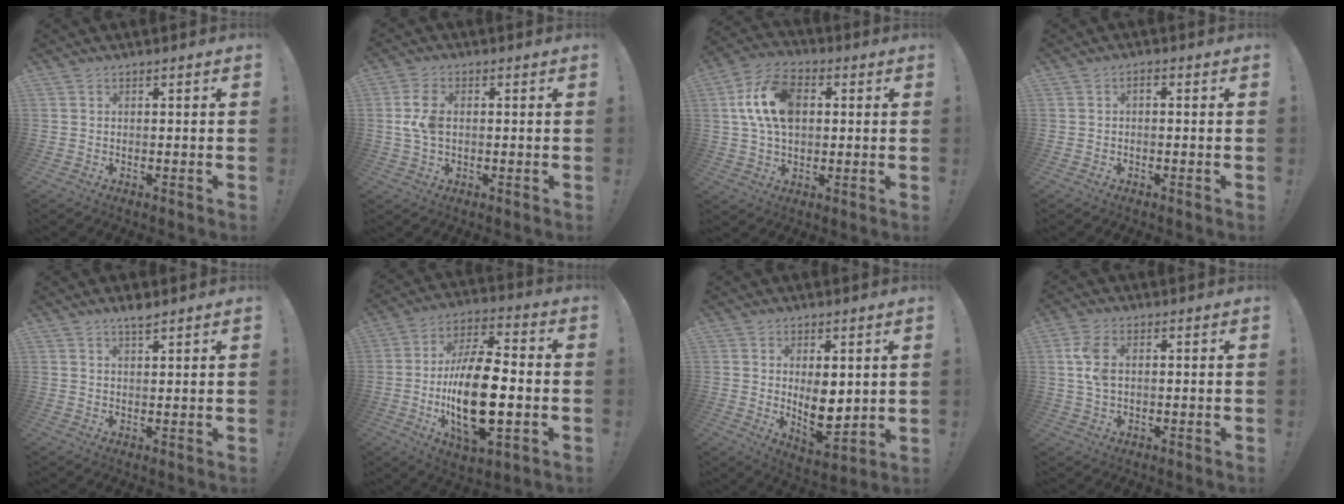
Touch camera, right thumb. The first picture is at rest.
{"total": 6.5, "force": [0.4, 4.1, 5.0], "torque": [-0.104, 0.005, 0.007]}
{"total": 15.3, "force": [2.9, 10.1, 11.1], "torque": [-0.200, 0.011, 0.056]}
{"total": 1.1, "force": [-0.6, 0.4, 0.8], "torque": [-0.018, 0.007, -0.010]}
{"total": 3.0, "force": [2.5, 0.4, 1.7], "torque": [-0.028, -0.014, 0.042]}
{"total": 21.8, "force": [-3.7, 9.5, 19.3], "torque": [-0.366, -0.001, -0.060]}
{"total": 8.9, "force": [1.3, 5.1, 7.2], "torque": [-0.102, -0.025, 0.033]}
{"total": 6.8, "force": [1.3, 4.1, 5.3], "torque": [-0.105, -0.004, 0.021]}